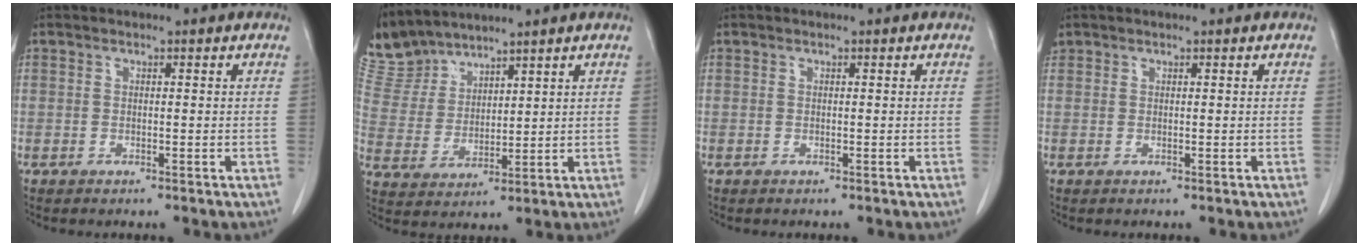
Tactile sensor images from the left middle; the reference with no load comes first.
{"total": 7.2, "force": [7.1, 1.1, 0.0], "torque": [-0.019, 0.011, 0.165]}
{"total": 0.0}
{"total": 0.6, "force": [0.4, 0.4, -0.2], "torque": [0.004, 0.012, 0.009]}